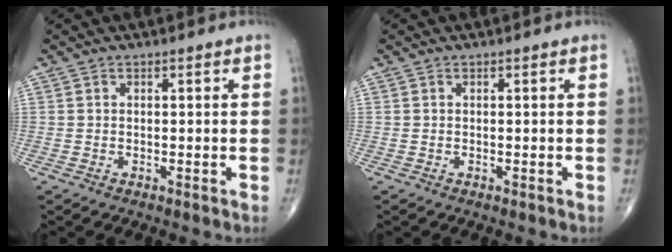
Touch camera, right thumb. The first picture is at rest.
{"total": 0.0}